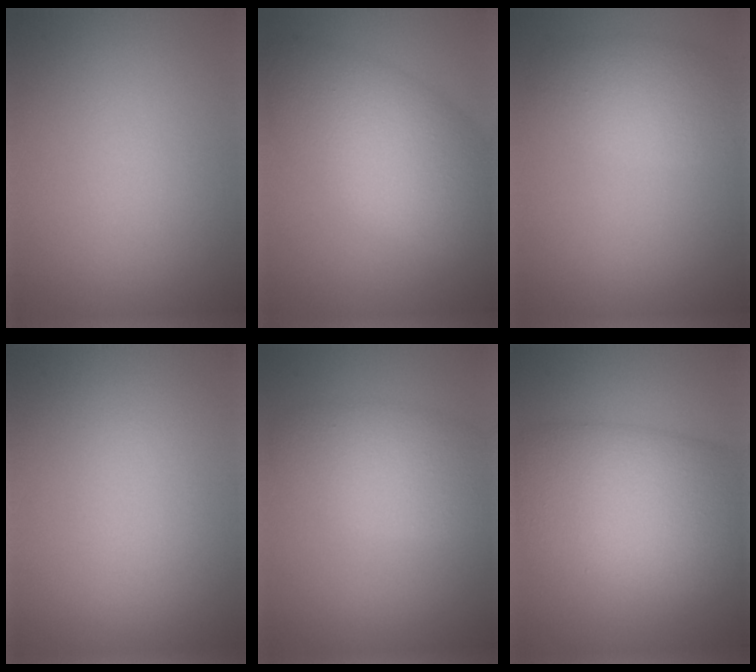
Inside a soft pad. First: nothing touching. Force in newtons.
{"total": 8.1, "press": 8.1, "slide": 0.2}
{"total": 3.5, "press": 3.4, "slide": 0.2}
{"total": 0.0}
{"total": 4.5, "press": 4.5, "slide": 0.2}
{"total": 10.8, "press": 10.8, "slide": 0.2}